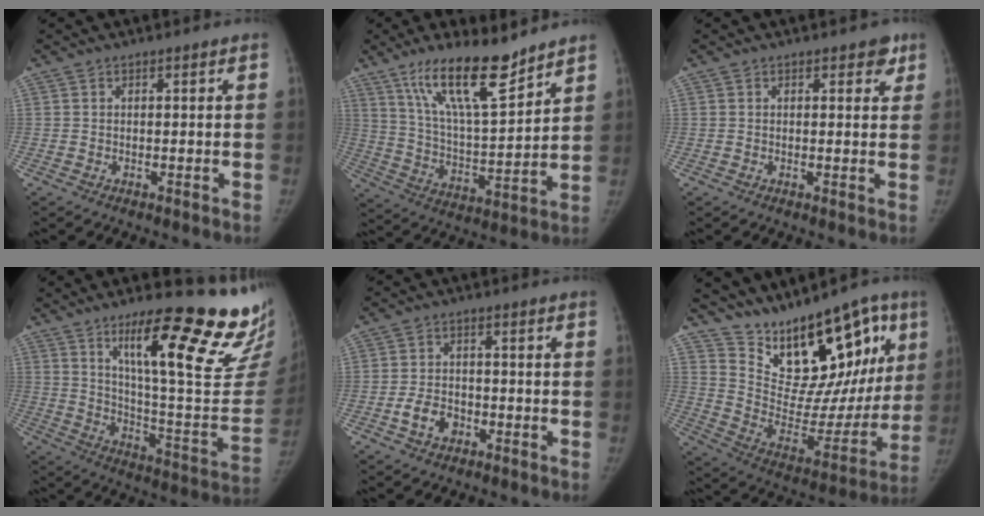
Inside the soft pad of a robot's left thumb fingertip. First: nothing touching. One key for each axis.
{"total": 16.4, "fx": 11.7, "fy": 4.0, "fz": 10.8, "tx": -0.167, "ty": -0.071, "tz": 0.218}
{"total": 2.6, "fx": 1.6, "fy": 1.6, "fz": 1.3, "tx": 0.010, "ty": -0.004, "tz": 0.015}
{"total": 28.8, "fx": 20.0, "fy": 5.2, "fz": 20.0, "tx": -0.236, "ty": -0.124, "tz": 0.287}
{"total": 4.9, "fx": -2.1, "fy": 3.5, "fz": 2.7, "tx": -0.041, "ty": 0.019, "tz": -0.035}
{"total": 22.3, "fx": 14.1, "fy": 10.3, "fz": 13.9, "tx": -0.134, "ty": -0.066, "tz": 0.233}